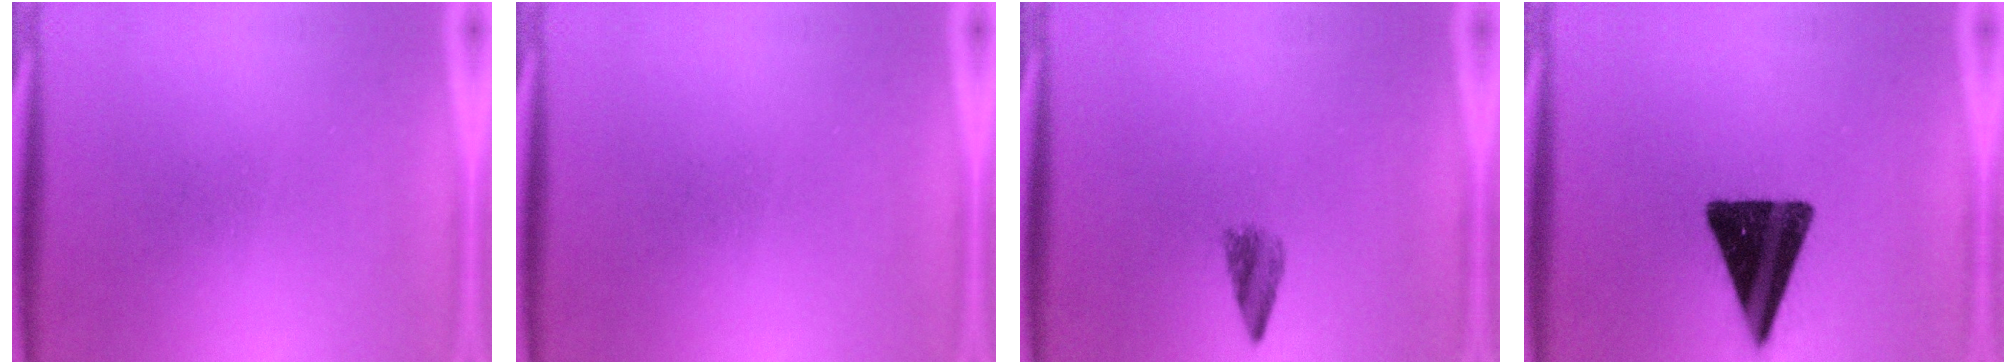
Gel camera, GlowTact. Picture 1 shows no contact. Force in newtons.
{"total": 0.0}
{"total": 2.6}
{"total": 16.8}